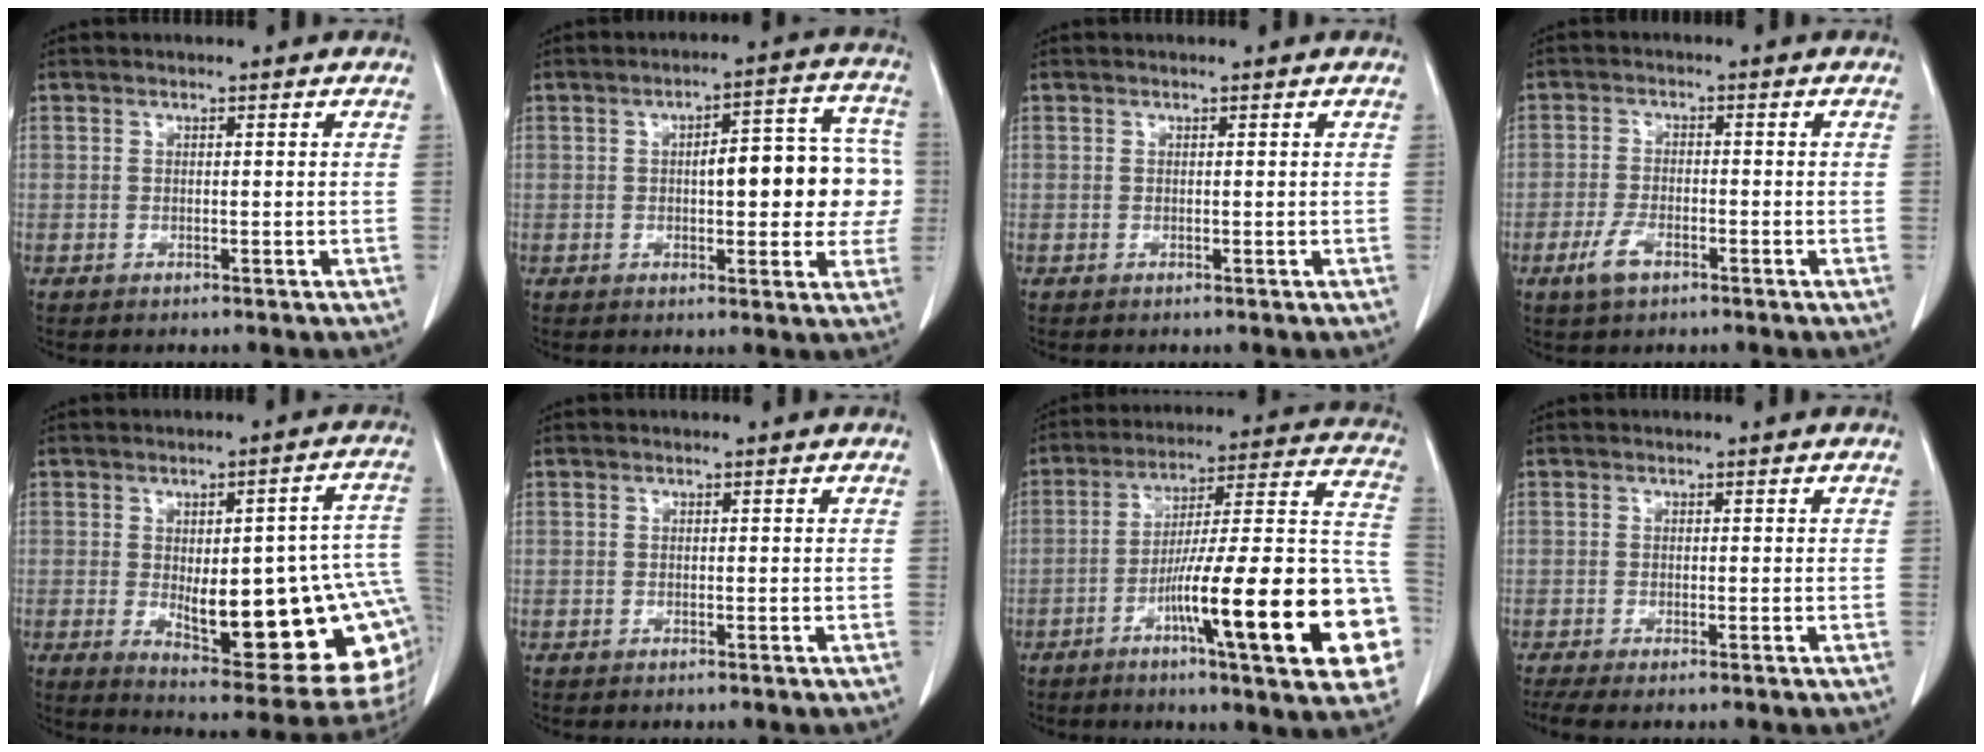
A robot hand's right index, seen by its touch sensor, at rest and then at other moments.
{"total": 12.5, "force": [0.1, 4.3, 11.8], "torque": [-0.140, 0.039, 0.006]}
{"total": 0.0}
{"total": 4.1, "force": [-2.3, 1.9, 2.7], "torque": [-0.061, 0.000, -0.042]}
{"total": 22.7, "force": [-3.0, 6.6, 21.5], "torque": [-0.193, 0.014, -0.011]}
{"total": 0.0}
{"total": 24.9, "force": [-8.6, 2.0, 23.2], "torque": [-0.255, 0.008, -0.123]}
{"total": 2.8, "force": [-1.9, 0.4, 1.9], "torque": [-0.040, -0.006, -0.037]}